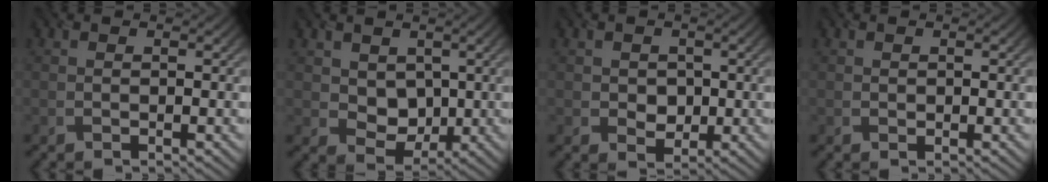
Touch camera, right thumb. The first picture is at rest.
{"total": 4.9, "force": [1.2, 4.0, 2.6], "torque": [-0.064, -0.009, 0.018]}
{"total": 2.8, "force": [0.1, 2.5, 1.3], "torque": [-0.031, -0.006, -0.005]}
{"total": 0.6, "force": [0.3, 0.6, 0.1], "torque": [-0.003, -0.005, 0.006]}